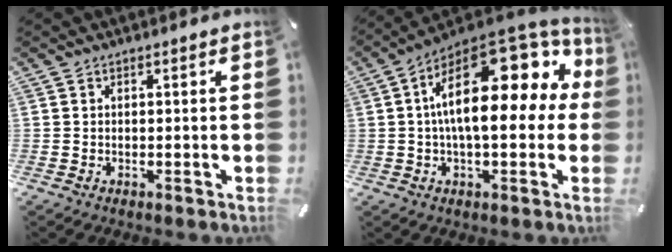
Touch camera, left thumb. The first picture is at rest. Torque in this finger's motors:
{"motor_torque": [1.34, 1.46, 2.77, 0.00, 0.76]}